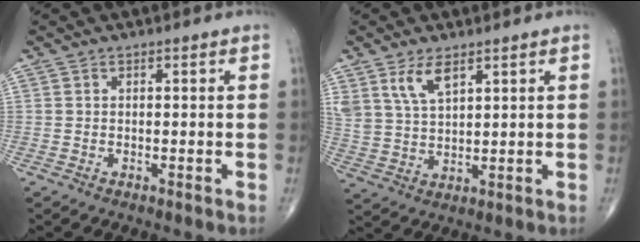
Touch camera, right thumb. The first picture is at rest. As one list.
[{"total": 6.5, "force": [3.9, 2.8, 4.4], "torque": [-0.081, -0.019, 0.084]}]